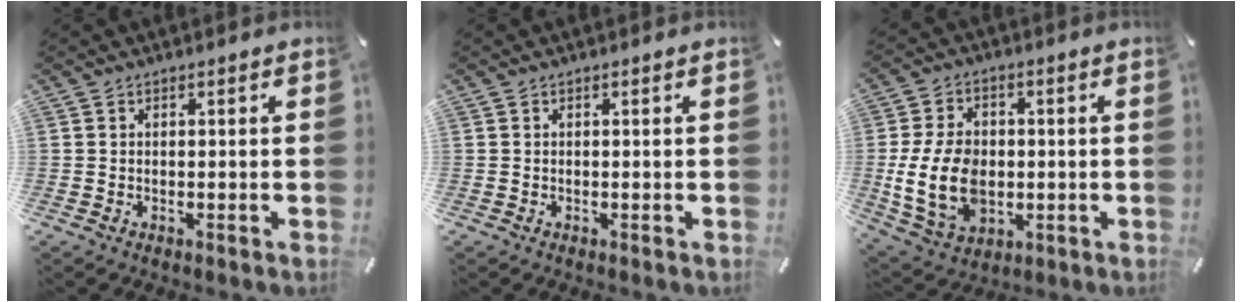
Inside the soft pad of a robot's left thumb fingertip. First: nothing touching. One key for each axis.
{"total": 0.0}
{"total": 14.8, "fx": -1.2, "fy": 10.9, "fz": 10.0, "tx": -0.222, "ty": -0.001, "tz": -0.021}